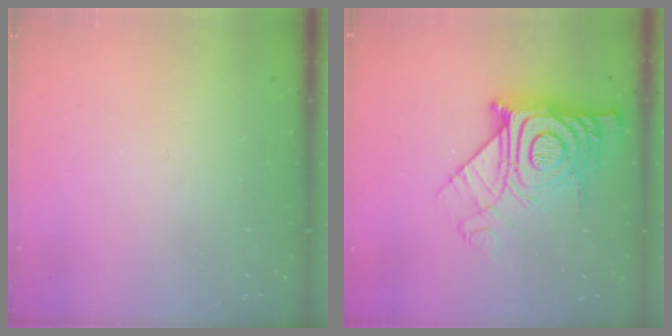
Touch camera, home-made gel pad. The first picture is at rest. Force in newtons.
{"total": 19.3, "press": 19.2, "slide": 1.5}